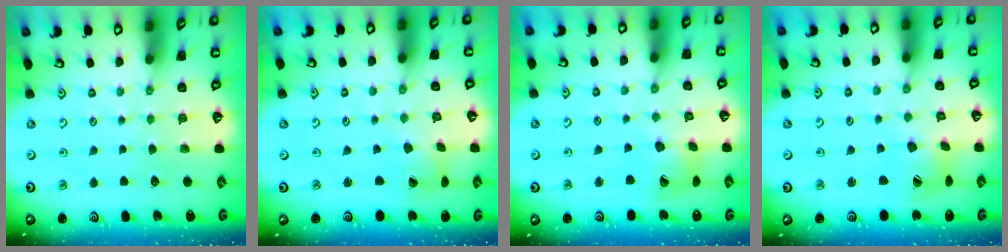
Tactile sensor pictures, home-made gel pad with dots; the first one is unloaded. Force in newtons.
{"total": 2.4, "press": 2.4, "slide": 0.3}
{"total": 13.2, "press": 13.2, "slide": 1.5}
{"total": 8.8, "press": 8.8, "slide": 1.2}